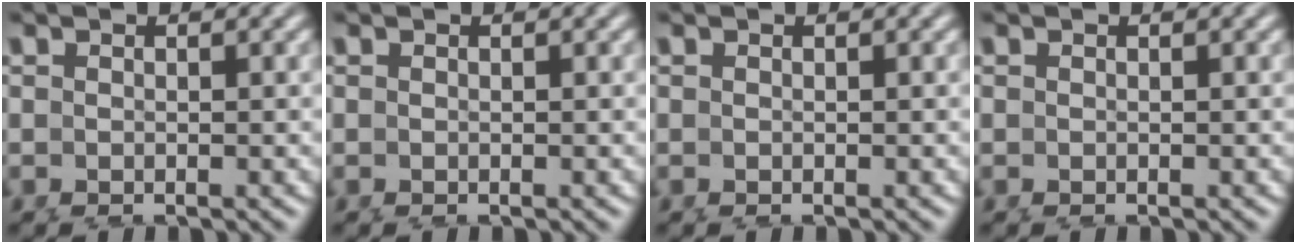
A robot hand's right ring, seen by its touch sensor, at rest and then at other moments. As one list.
[{"total": 0.0}, {"total": 0.0}, {"total": 0.0}]